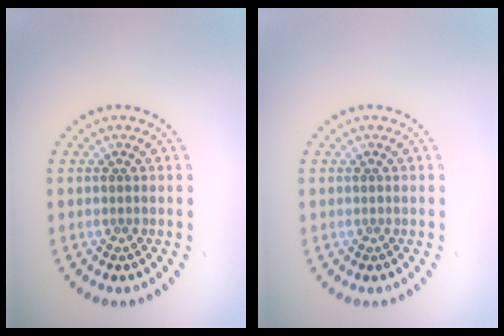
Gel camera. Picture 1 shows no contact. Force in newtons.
{"total": 0.0}